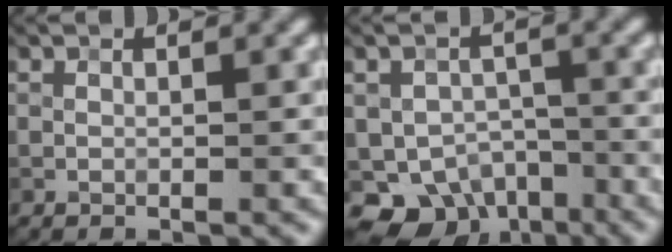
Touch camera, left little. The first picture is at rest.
{"total": 6.7, "force": [-4.1, 4.7, 2.5], "torque": [-0.024, -0.022, -0.060]}